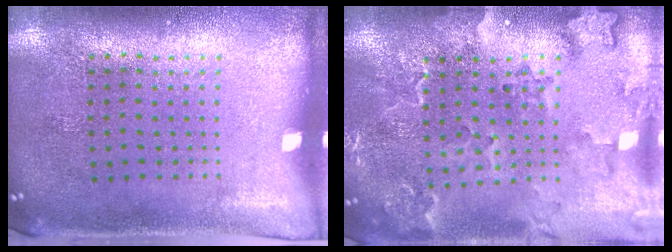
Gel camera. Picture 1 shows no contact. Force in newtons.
{"total": 2.6, "press": 2.3, "slide": 1.1}